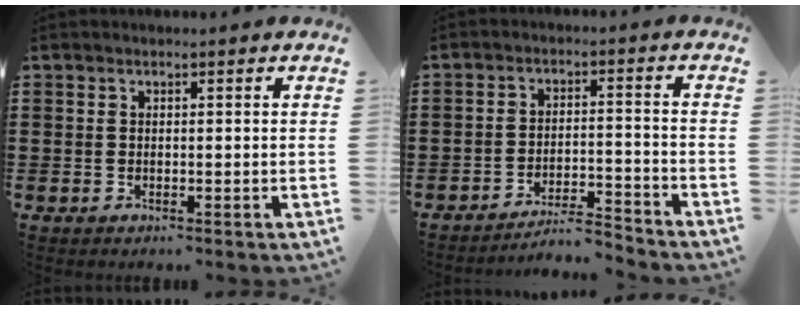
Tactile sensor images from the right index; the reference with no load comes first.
{"total": 4.7, "force": [-4.5, 0.0, 1.3], "torque": [-0.026, -0.004, -0.091]}